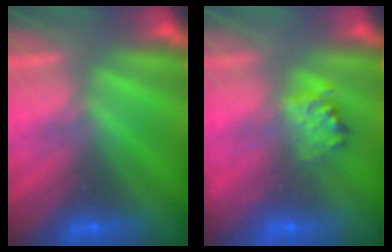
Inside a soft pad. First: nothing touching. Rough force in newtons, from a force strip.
{"total": 2.3}